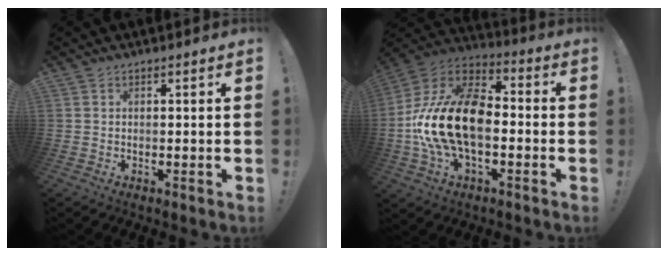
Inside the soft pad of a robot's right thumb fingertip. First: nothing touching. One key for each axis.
{"total": 22.4, "fx": -2.9, "fy": 13.4, "fz": 17.7, "tx": -0.342, "ty": 0.029, "tz": -0.040}